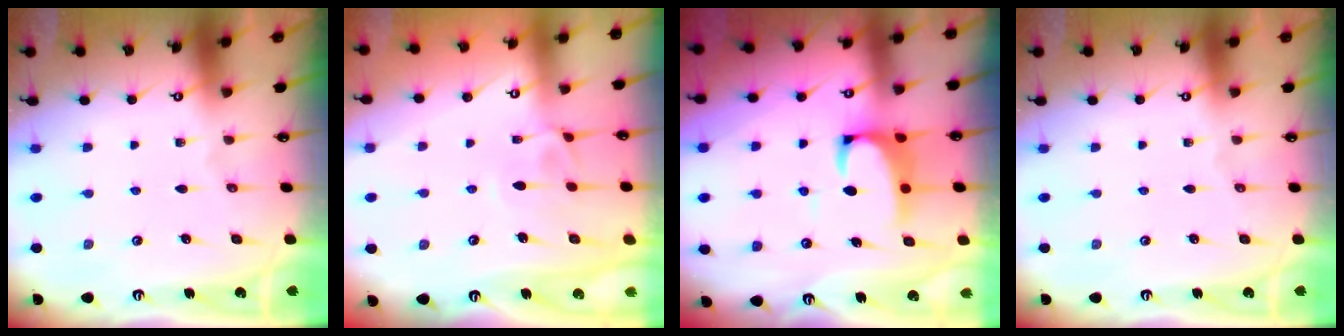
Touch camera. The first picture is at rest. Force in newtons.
{"total": 1.6, "press": 1.3, "slide": 1.0}
{"total": 2.8, "press": 2.4, "slide": 1.4}
{"total": 0.0}